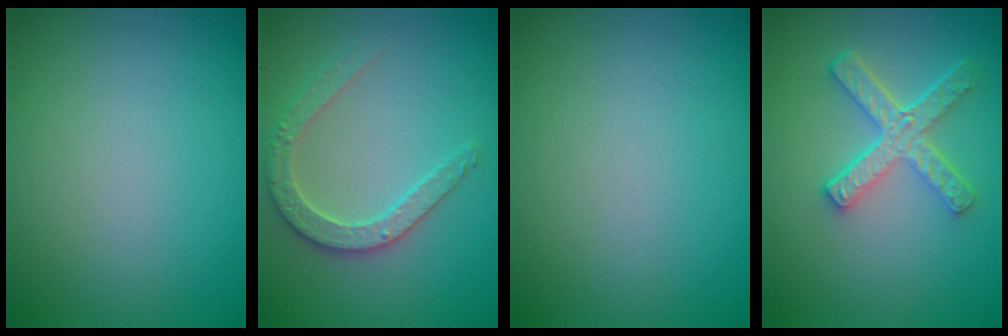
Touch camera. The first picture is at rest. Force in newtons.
{"total": 3.1, "press": 3.0, "slide": 0.7}
{"total": 0.0}
{"total": 4.5, "press": 3.2, "slide": 3.1}